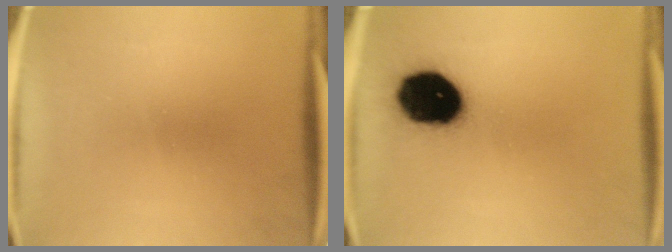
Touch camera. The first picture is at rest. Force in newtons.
{"total": 18.8}